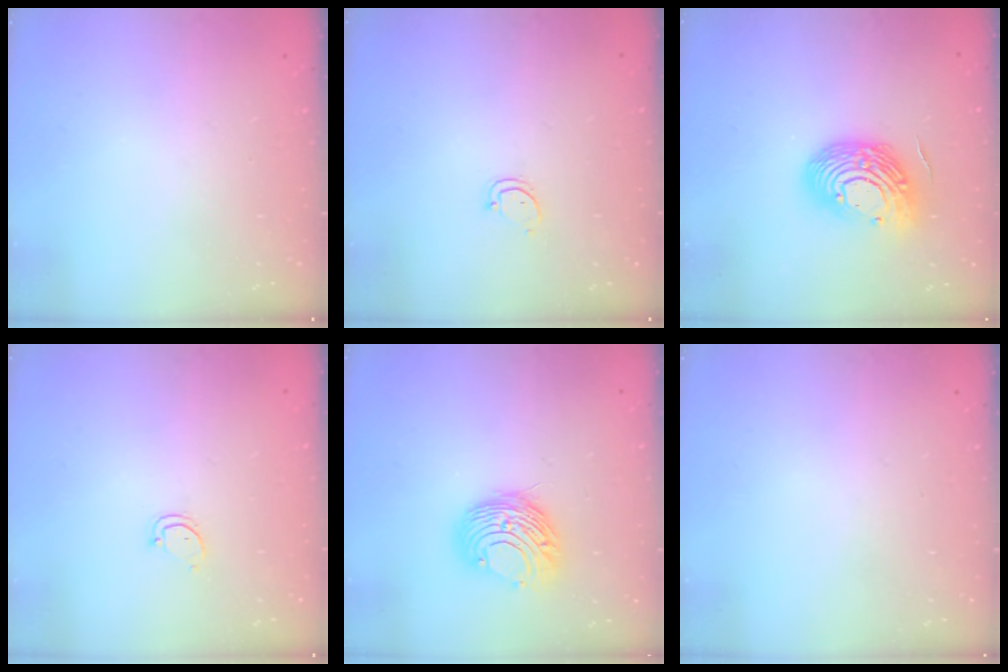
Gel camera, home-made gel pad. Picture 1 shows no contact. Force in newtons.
{"total": 2.6, "press": 2.6, "slide": 0.3}
{"total": 15.4, "press": 15.3, "slide": 1.4}
{"total": 2.6, "press": 2.6, "slide": 0.3}
{"total": 10.6, "press": 10.6, "slide": 0.5}
{"total": 0.0}